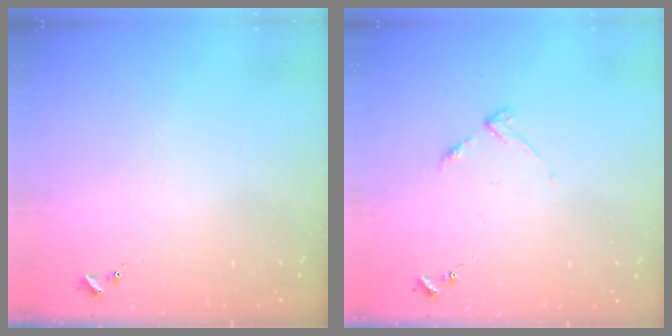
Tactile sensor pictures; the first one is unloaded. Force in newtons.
{"total": 4.2, "press": 4.1, "slide": 0.4}